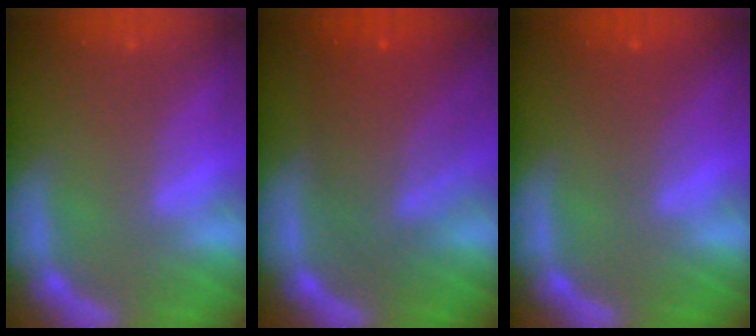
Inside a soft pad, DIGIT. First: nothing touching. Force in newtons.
{"total": 7.5}
{"total": 2.0}